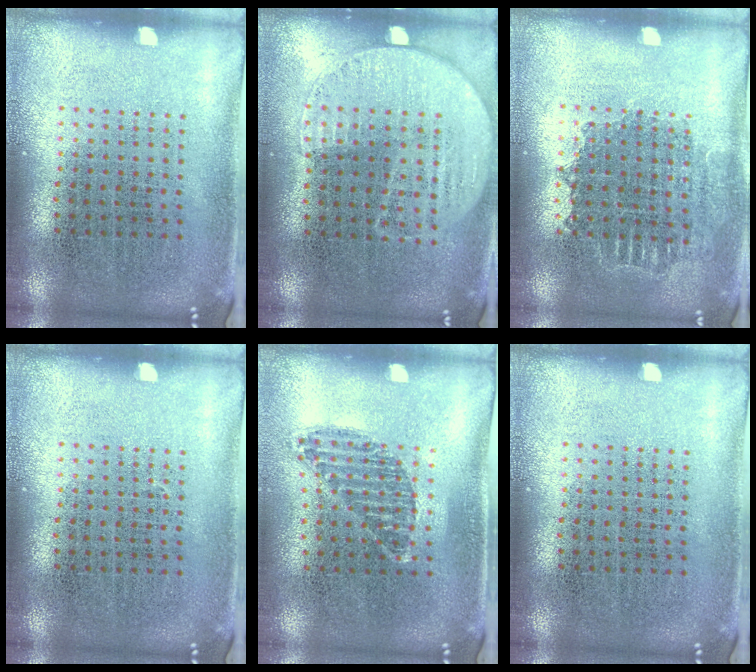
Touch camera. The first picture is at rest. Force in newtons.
{"total": 1.2, "press": 1.0, "slide": 0.7}
{"total": 1.1, "press": 1.0, "slide": 0.4}
{"total": 0.0}
{"total": 1.0, "press": 0.9, "slide": 0.5}
{"total": 0.0}